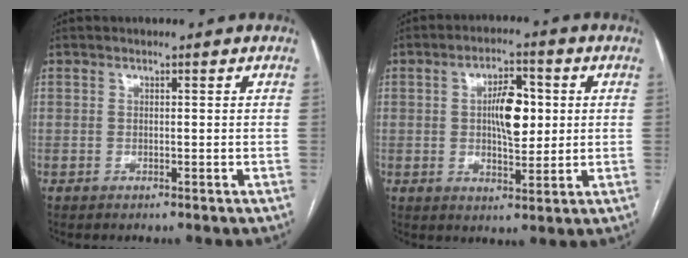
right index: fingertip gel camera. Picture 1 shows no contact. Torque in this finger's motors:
{"motor_torque": [0.30, 0.05, 0.21, 0.08]}